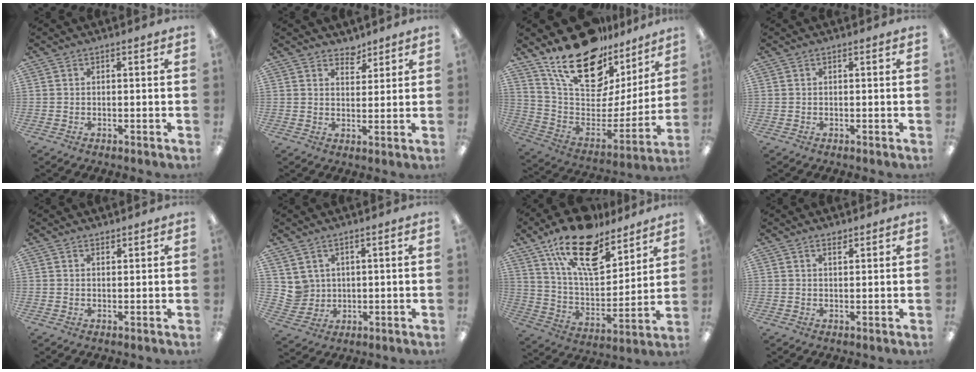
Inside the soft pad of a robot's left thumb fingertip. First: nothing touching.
{"total": 3.9, "force": [3.4, 1.8, 0.3], "torque": [0.009, -0.023, 0.059]}
{"total": 23.2, "force": [16.9, 10.5, 12.0], "torque": [-0.203, -0.111, 0.300]}
{"total": 0.0}
{"total": 1.1, "force": [1.1, 0.3, 0.1], "torque": [-0.002, -0.002, 0.022]}
{"total": 4.6, "force": [2.8, 3.6, 0.0], "torque": [-0.012, -0.011, 0.054]}
{"total": 20.6, "force": [14.0, 9.0, 12.0], "torque": [-0.200, -0.079, 0.244]}
{"total": 1.6, "force": [1.3, 0.5, 0.7], "torque": [-0.007, -0.005, 0.023]}